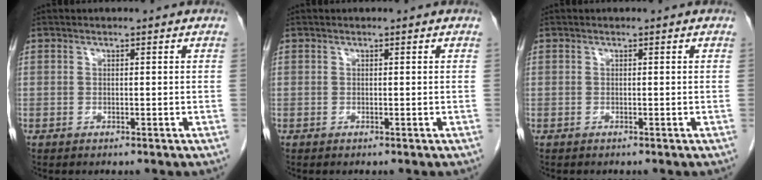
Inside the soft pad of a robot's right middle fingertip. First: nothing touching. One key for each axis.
{"total": 0.0}
{"total": 0.0}